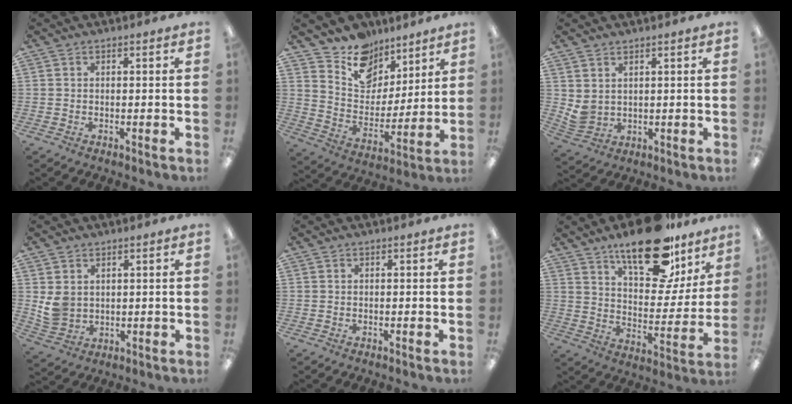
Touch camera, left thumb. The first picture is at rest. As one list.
[{"total": 13.2, "force": [10.2, 7.9, 2.7], "torque": [-0.051, -0.084, 0.194]}, {"total": 3.4, "force": [2.3, 2.2, 1.2], "torque": [-0.029, -0.012, 0.047]}, {"total": 5.4, "force": [2.0, 4.6, 2.1], "torque": [-0.038, 0.000, 0.045]}, {"total": 0.0}, {"total": 22.2, "force": [15.3, 9.4, 13.1], "torque": [-0.188, -0.088, 0.256]}]